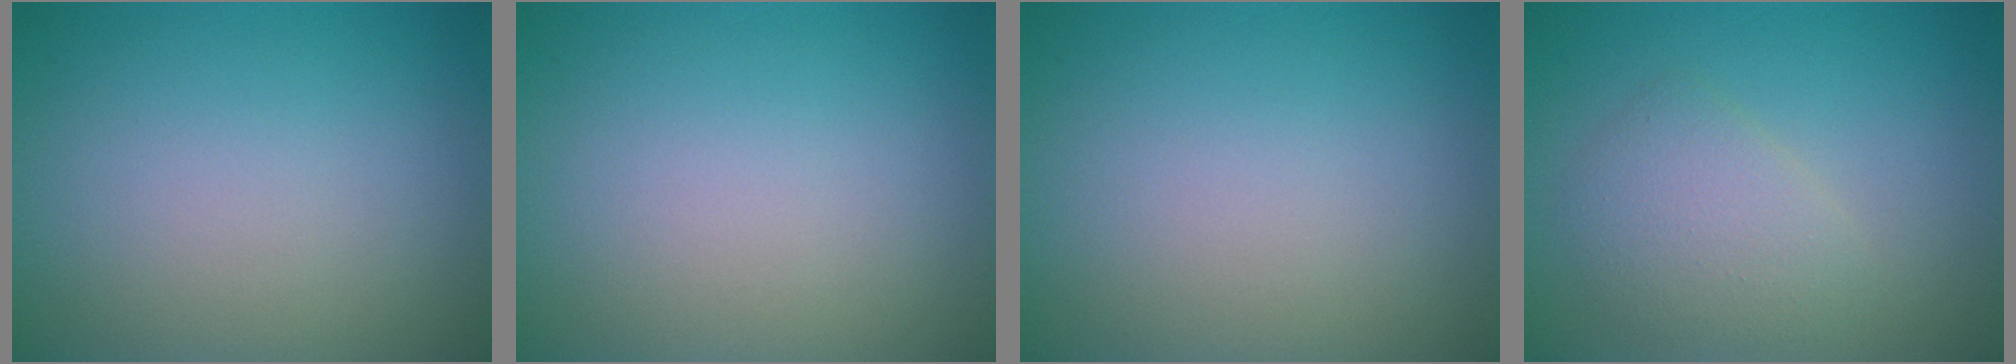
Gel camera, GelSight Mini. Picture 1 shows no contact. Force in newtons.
{"total": 0.0}
{"total": 0.0}
{"total": 2.8, "press": 2.8, "slide": 0.2}